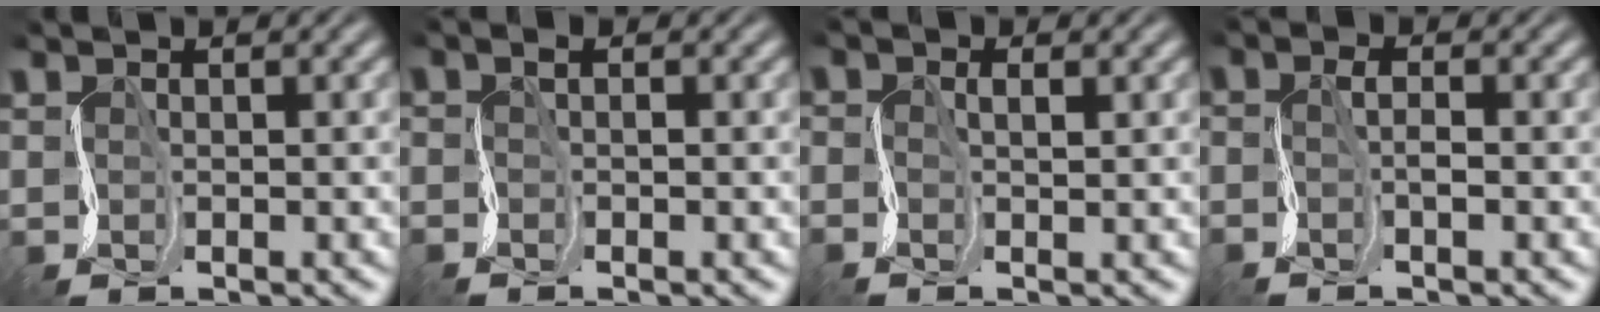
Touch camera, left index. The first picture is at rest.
{"total": 1.1, "force": [-0.9, -0.3, 0.5], "torque": [-0.017, 0.000, -0.020]}
{"total": 0.8, "force": [-0.7, -0.2, 0.4], "torque": [-0.008, 0.000, -0.014]}
{"total": 1.4, "force": [-1.1, -0.3, 0.8], "torque": [-0.020, 0.001, -0.023]}